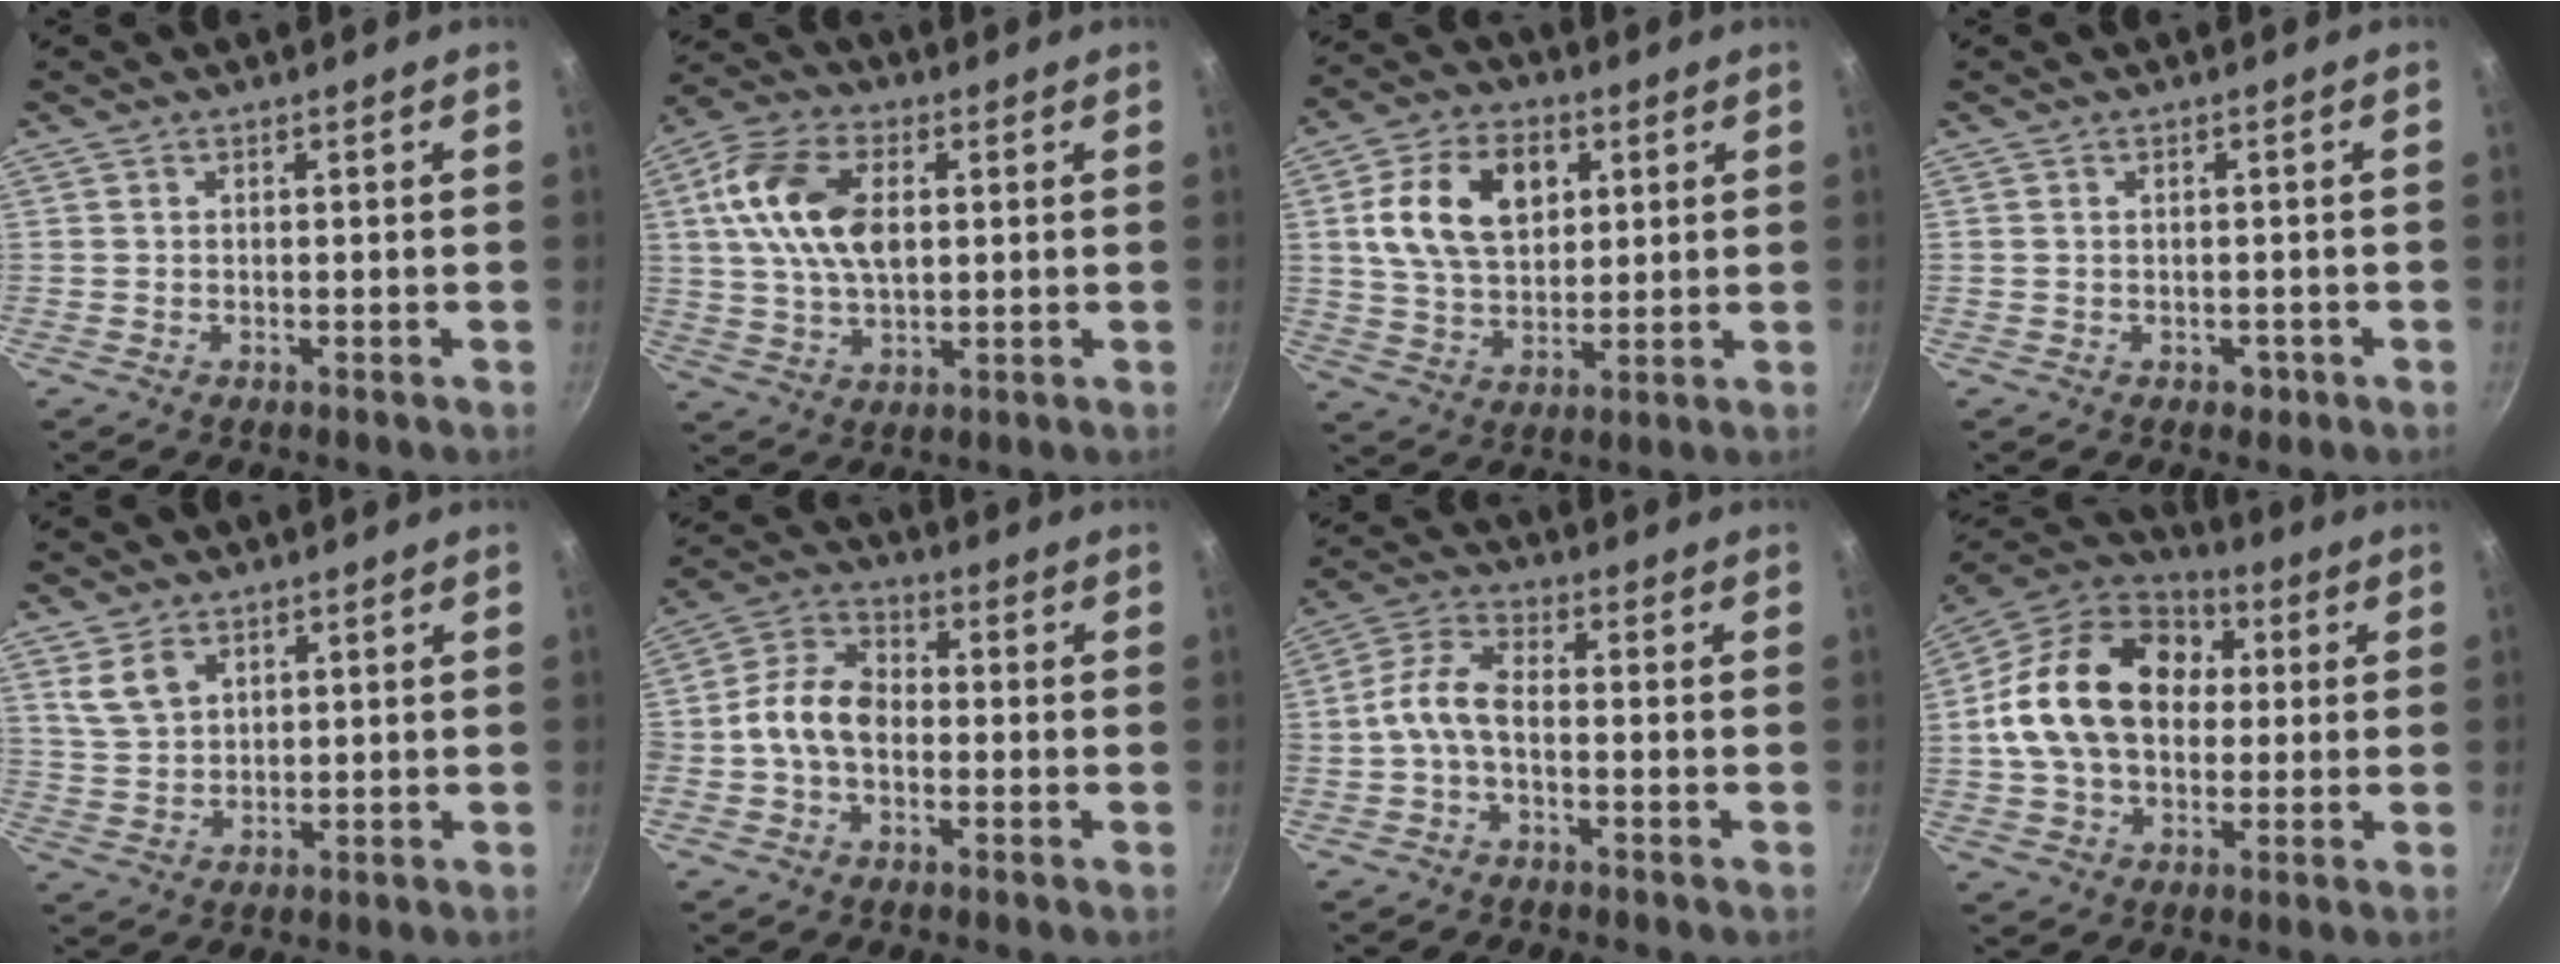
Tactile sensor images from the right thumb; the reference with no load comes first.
{"total": 14.2, "force": [2.6, 8.4, 11.1], "torque": [-0.193, 0.006, 0.041]}
{"total": 15.1, "force": [4.1, 10.2, 10.3], "torque": [-0.161, -0.001, 0.068]}
{"total": 1.7, "force": [-0.7, 1.3, 0.8], "torque": [-0.002, 0.009, -0.001]}
{"total": 5.6, "force": [2.9, 3.6, 3.1], "torque": [-0.047, -0.010, 0.063]}
{"total": 9.2, "force": [-1.6, 6.4, 6.4], "torque": [-0.107, 0.036, -0.050]}
{"total": 6.4, "force": [-2.0, 3.0, 5.2], "torque": [-0.118, 0.031, -0.052]}
{"total": 21.2, "force": [2.4, 15.4, 14.3], "torque": [-0.230, 0.034, 0.030]}